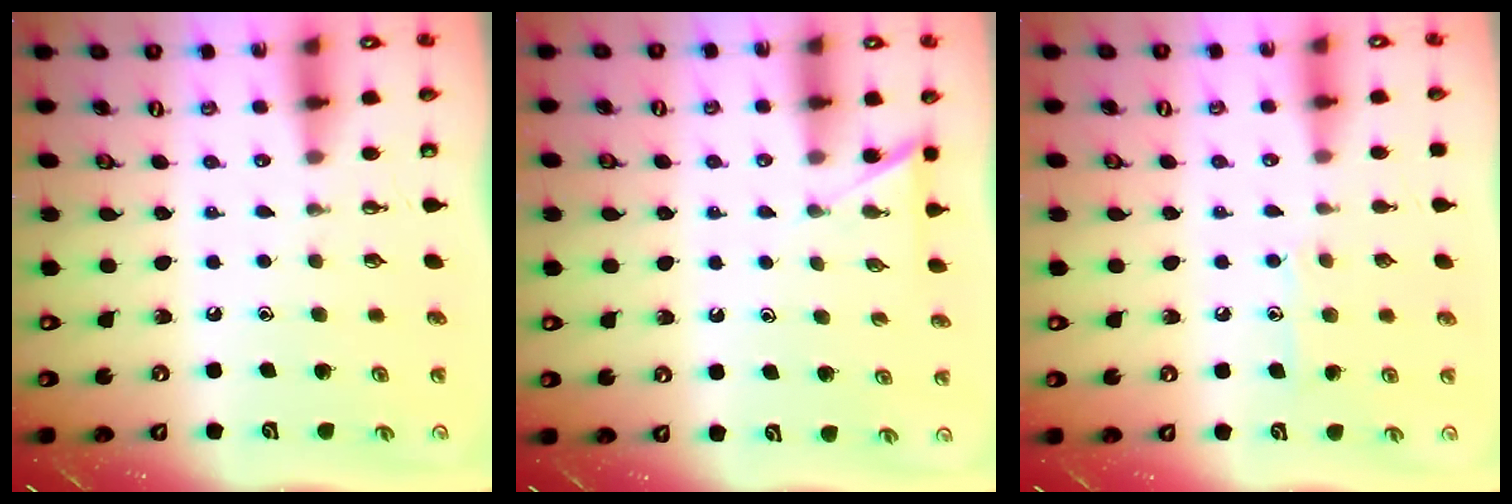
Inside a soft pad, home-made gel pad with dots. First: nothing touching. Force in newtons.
{"total": 3.1, "press": 3.1, "slide": 0.4}
{"total": 6.9, "press": 6.9, "slide": 0.3}